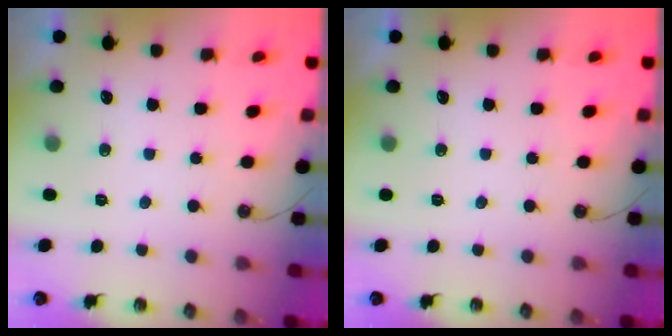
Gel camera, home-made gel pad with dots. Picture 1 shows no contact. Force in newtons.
{"total": 0.0}